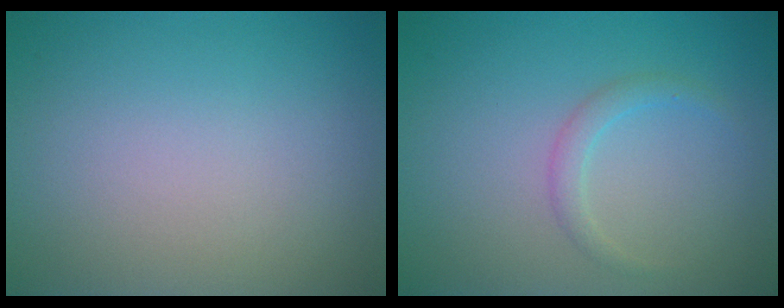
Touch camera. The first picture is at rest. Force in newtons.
{"total": 1.4, "press": 1.4, "slide": 0.1}